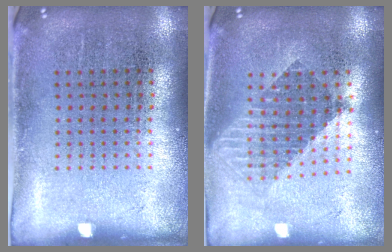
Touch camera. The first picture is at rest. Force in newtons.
{"total": 1.7, "press": 1.4, "slide": 1.0}